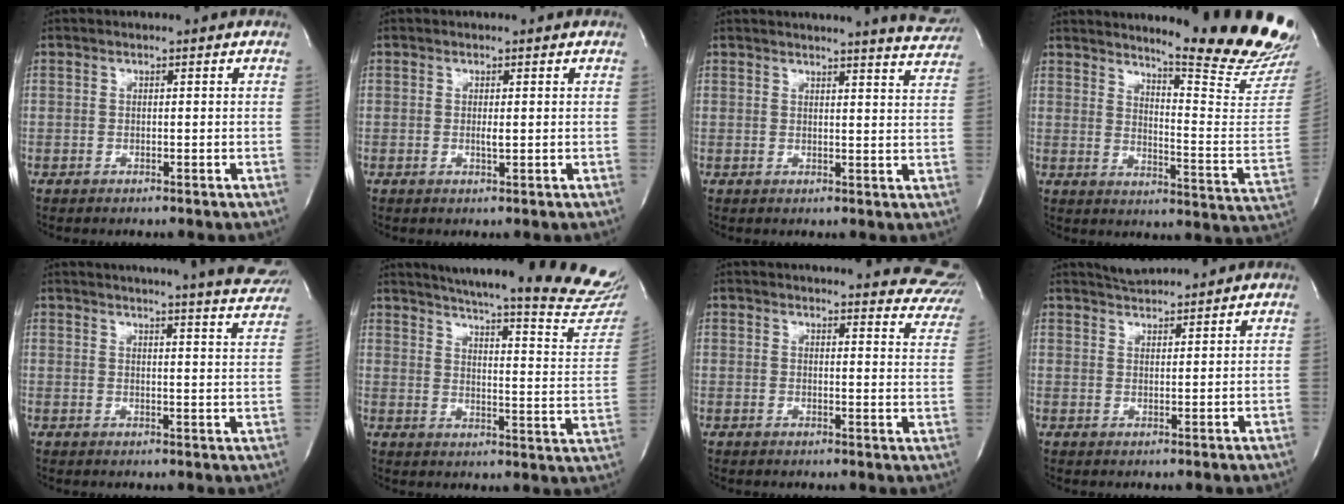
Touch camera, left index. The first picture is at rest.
{"total": 0.9, "force": [-0.2, 0.1, 0.9], "torque": [-0.023, -0.006, -0.003]}
{"total": 9.6, "force": [9.3, 0.0, 2.5], "torque": [-0.028, -0.043, 0.084]}
{"total": 19.5, "force": [17.6, -0.9, 8.5], "torque": [-0.127, -0.132, 0.214]}
{"total": 22.9, "force": [21.4, 1.6, 8.2], "torque": [-0.119, -0.063, 0.238]}
{"total": 29.9, "force": [27.0, 1.7, 12.8], "torque": [-0.187, -0.118, 0.318]}
{"total": 21.6, "force": [20.7, 3.9, 4.9], "torque": [-0.050, -0.085, 0.208]}
{"total": 4.0, "force": [3.9, 0.0, 0.6], "torque": [-0.016, 0.018, 0.072]}